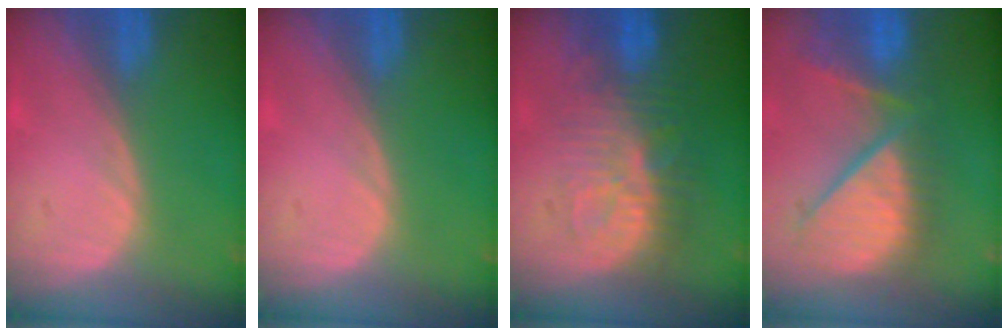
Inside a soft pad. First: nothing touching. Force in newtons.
{"total": 0.0}
{"total": 9.6, "press": 9.1, "slide": 2.9}
{"total": 11.1, "press": 10.1, "slide": 4.7}